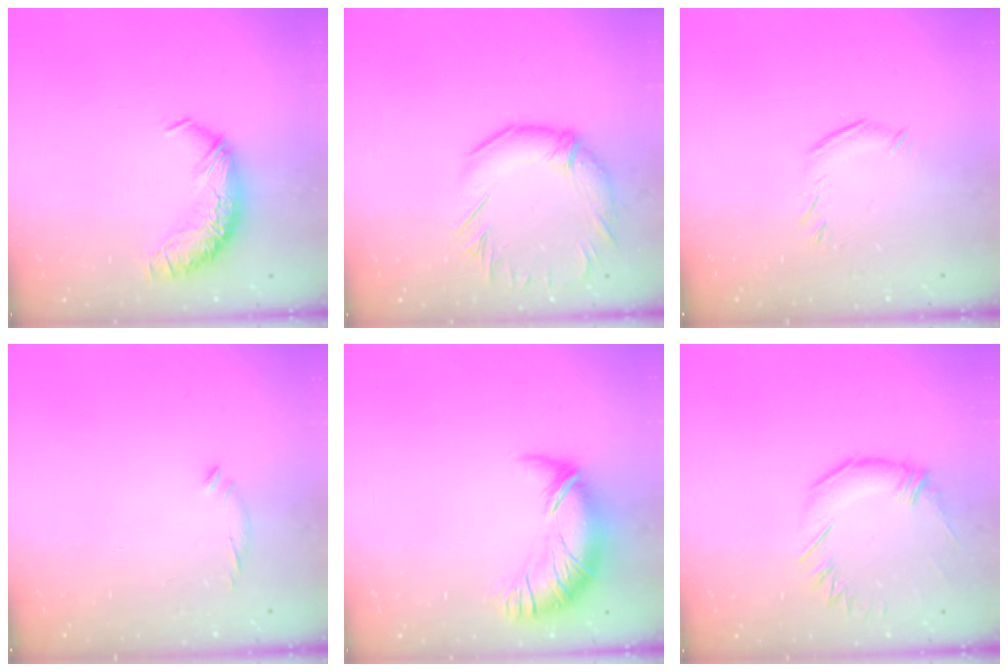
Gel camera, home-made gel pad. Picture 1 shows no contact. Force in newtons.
{"total": 1.1, "press": 0.6, "slide": 1.0}
{"total": 5.5, "press": 5.4, "slide": 0.8}
{"total": 5.6, "press": 5.5, "slide": 0.9}
{"total": 2.6, "press": 1.8, "slide": 1.9}
{"total": 1.1, "press": 0.9, "slide": 0.6}